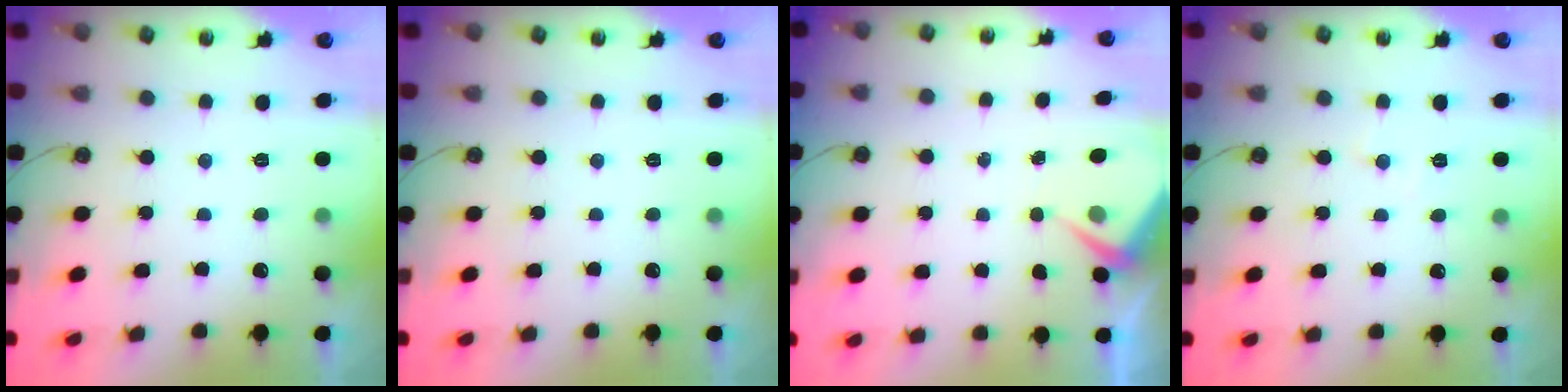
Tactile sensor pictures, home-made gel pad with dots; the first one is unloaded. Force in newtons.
{"total": 0.0}
{"total": 3.9, "press": 3.8, "slide": 0.5}
{"total": 5.7, "press": 5.7, "slide": 0.9}